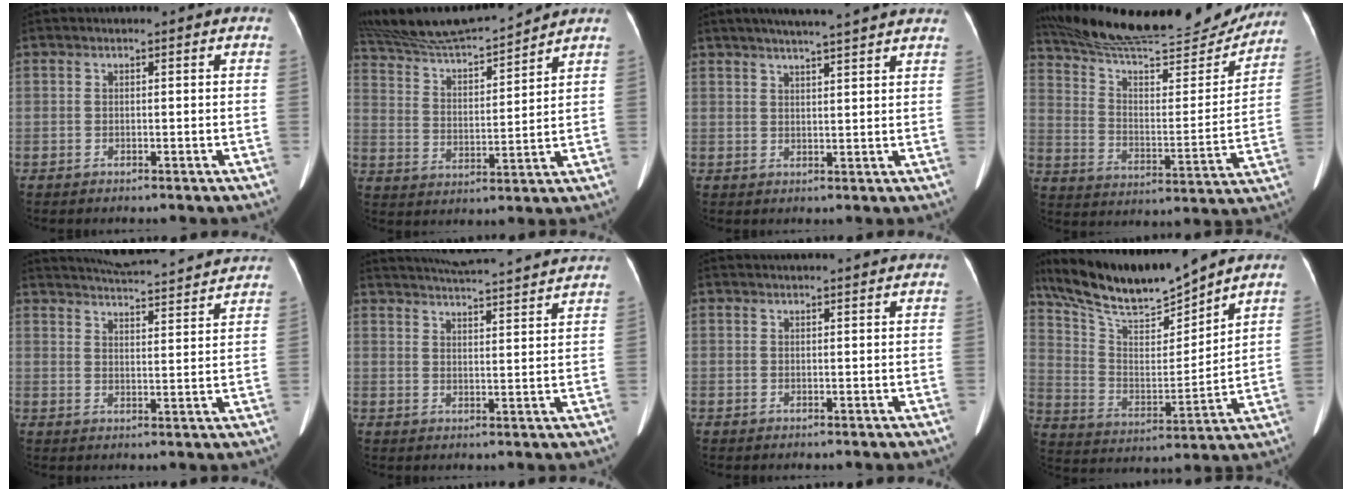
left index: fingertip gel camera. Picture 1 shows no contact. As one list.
[{"total": 15.1, "force": [14.2, 0.3, 5.1], "torque": [-0.105, 0.008, 0.255]}, {"total": 13.0, "force": [11.0, 0.7, 6.9], "torque": [-0.108, 0.036, 0.139]}, {"total": 27.5, "force": [25.2, 4.0, 10.4], "torque": [-0.176, -0.035, 0.358]}, {"total": 19.6, "force": [18.5, 1.4, 6.4], "torque": [-0.101, 0.005, 0.242]}, {"total": 19.9, "force": [18.5, 0.7, 7.1], "torque": [-0.116, 0.009, 0.244]}, {"total": 7.7, "force": [7.3, 0.0, 2.5], "torque": [-0.031, 0.031, 0.081]}, {"total": 16.2, "force": [14.7, 1.2, 6.8], "torque": [-0.139, 0.003, 0.272]}]